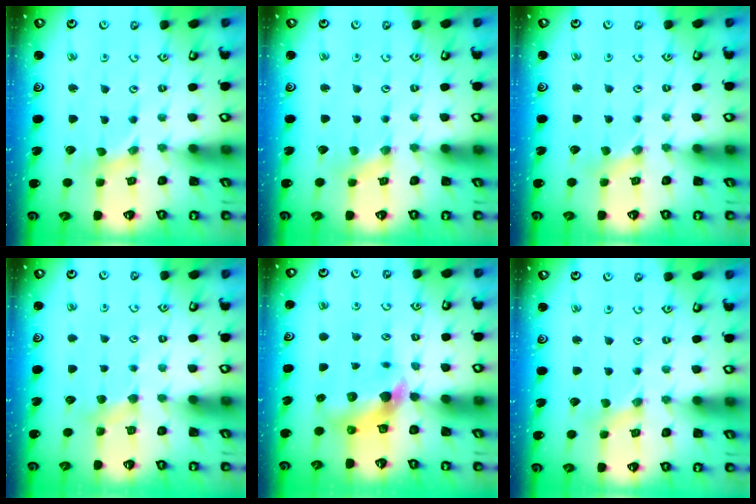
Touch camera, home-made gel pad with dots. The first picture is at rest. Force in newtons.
{"total": 0.6, "press": 0.6, "slide": 0.1}
{"total": 2.5, "press": 2.4, "slide": 0.6}
{"total": 4.0, "press": 3.9, "slide": 0.6}
{"total": 5.9, "press": 5.9, "slide": 0.5}
{"total": 0.0}